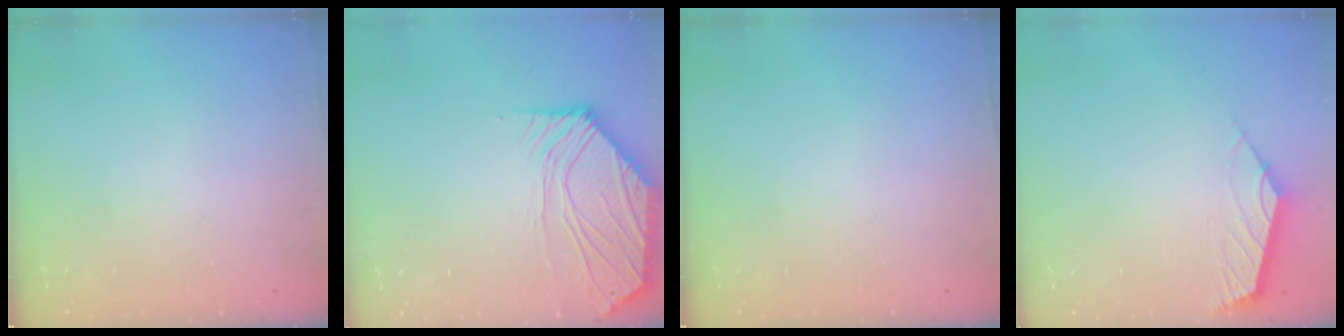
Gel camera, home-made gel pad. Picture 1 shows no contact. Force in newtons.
{"total": 8.0, "press": 7.9, "slide": 1.4}
{"total": 0.0}
{"total": 2.4, "press": 2.3, "slide": 0.6}